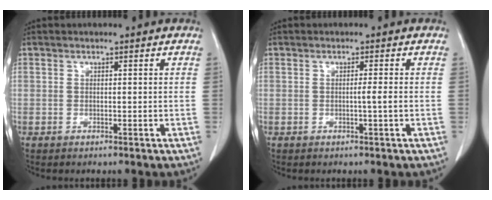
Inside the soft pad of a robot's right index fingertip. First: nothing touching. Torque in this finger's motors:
{"motor_torque": [0.24, -0.08, 0.08, 0.03]}